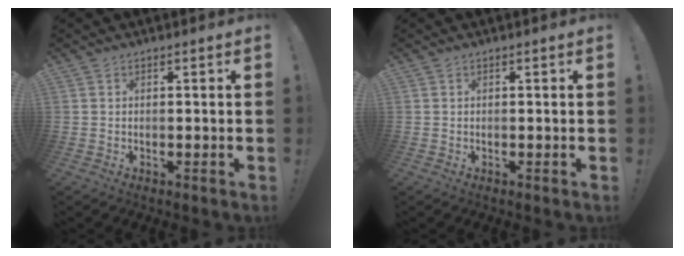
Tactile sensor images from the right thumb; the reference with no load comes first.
{"total": 0.0}